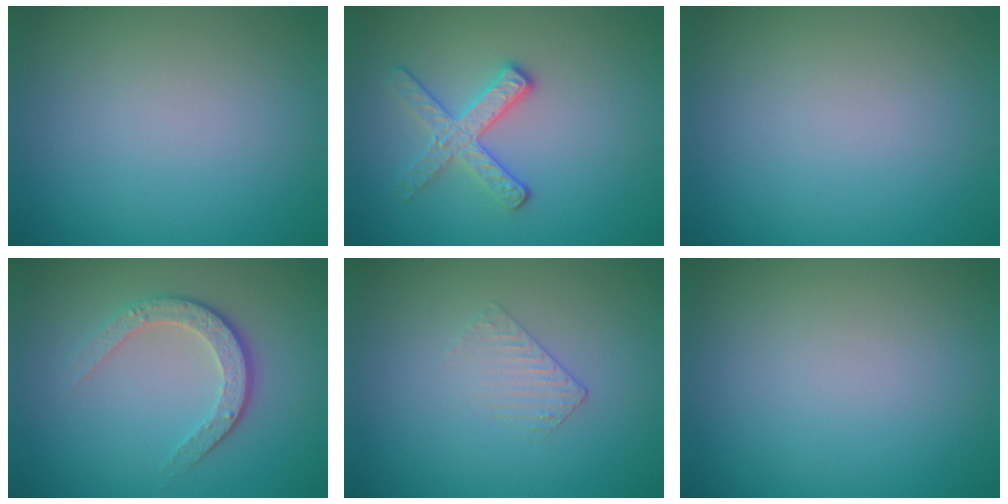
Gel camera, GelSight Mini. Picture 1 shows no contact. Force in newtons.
{"total": 2.8, "press": 2.6, "slide": 1.0}
{"total": 0.0}
{"total": 3.5, "press": 2.6, "slide": 2.3}
{"total": 1.0, "press": 0.3, "slide": 1.0}
{"total": 0.0}